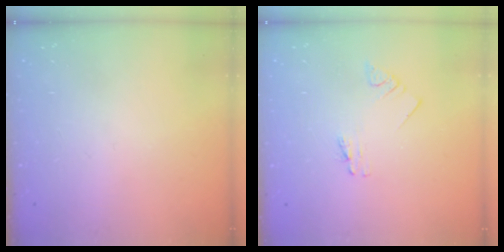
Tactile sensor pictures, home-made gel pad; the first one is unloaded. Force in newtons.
{"total": 1.1, "press": 1.1, "slide": 0.0}